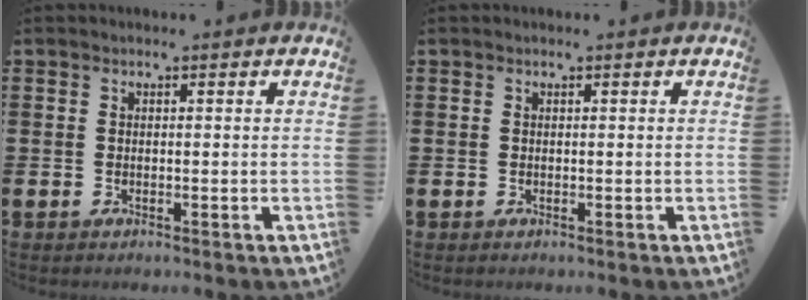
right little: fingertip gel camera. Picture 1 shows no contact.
{"total": 0.0}